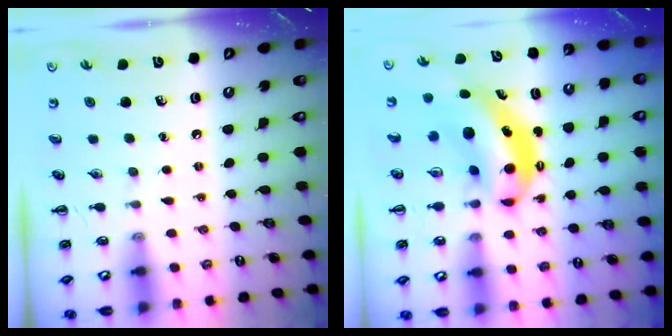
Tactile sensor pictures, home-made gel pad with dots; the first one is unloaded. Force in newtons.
{"total": 8.2, "press": 8.1, "slide": 1.7}